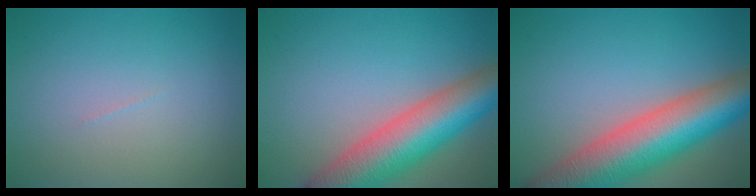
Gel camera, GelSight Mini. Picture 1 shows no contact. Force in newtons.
{"total": 10.3, "press": 10.3, "slide": 0.4}
{"total": 12.0, "press": 12.0, "slide": 0.6}